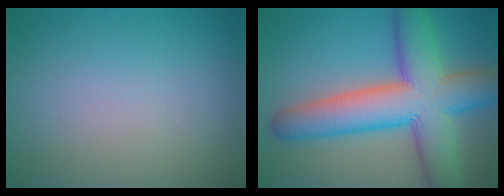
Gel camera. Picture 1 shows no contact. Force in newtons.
{"total": 11.4, "press": 11.4, "slide": 0.6}